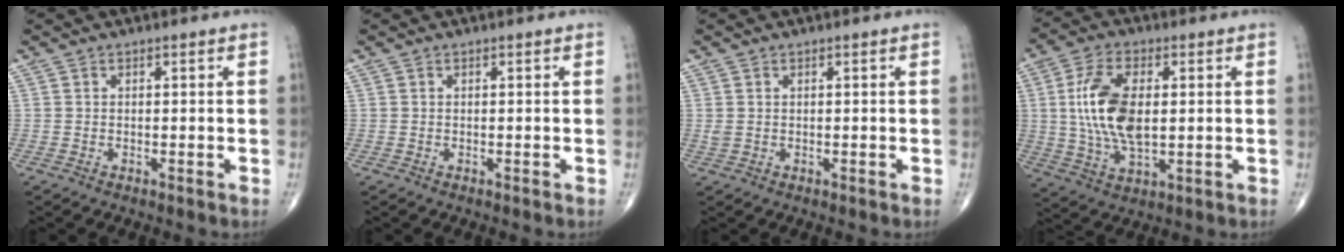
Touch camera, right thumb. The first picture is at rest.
{"total": 0.0}
{"total": 1.1, "force": [0.1, 0.9, 0.7], "torque": [-0.018, 0.002, 0.007]}
{"total": 13.5, "force": [1.4, 6.8, 11.5], "torque": [-0.229, -0.003, 0.030]}